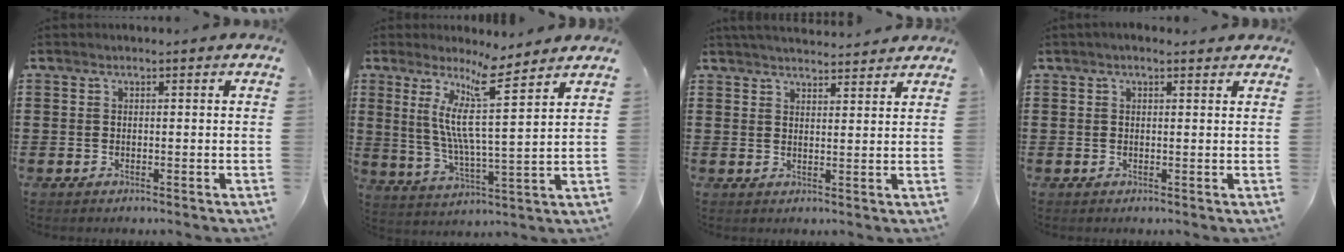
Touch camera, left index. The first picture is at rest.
{"total": 10.6, "force": [7.1, 0.3, 7.9], "torque": [-0.164, -0.038, 0.117]}
{"total": 3.2, "force": [3.2, 0.0, 0.4], "torque": [-0.016, -0.009, 0.059]}
{"total": 1.1, "force": [0.7, 0.3, 0.7], "torque": [-0.015, 0.004, 0.012]}